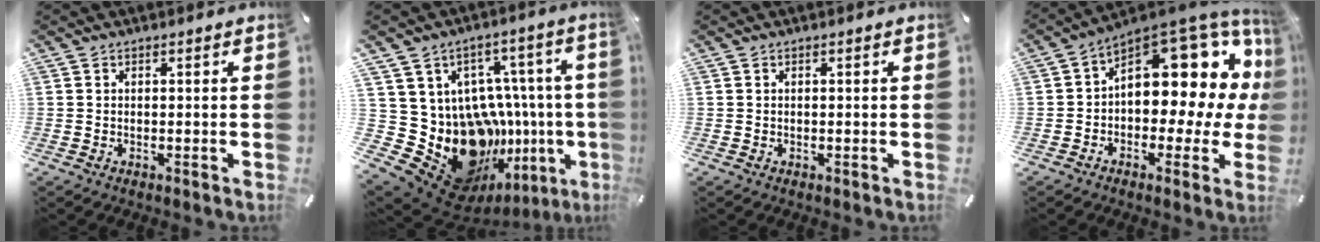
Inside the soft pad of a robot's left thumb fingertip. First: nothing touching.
{"total": 23.1, "force": [-6.6, 18.1, 12.8], "torque": [-0.170, -0.024, -0.036]}
{"total": 0.0}
{"total": 15.7, "force": [7.0, 9.1, 10.7], "torque": [-0.117, -0.080, 0.110]}